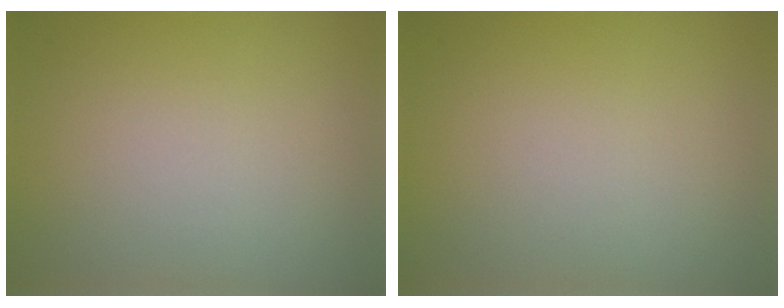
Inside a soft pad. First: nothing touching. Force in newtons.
{"total": 0.0}